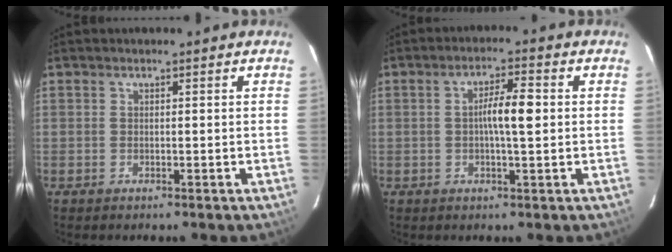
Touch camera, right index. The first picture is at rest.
{"total": 5.2, "force": [0.2, 0.6, 5.1], "torque": [-0.091, 0.009, 0.001]}